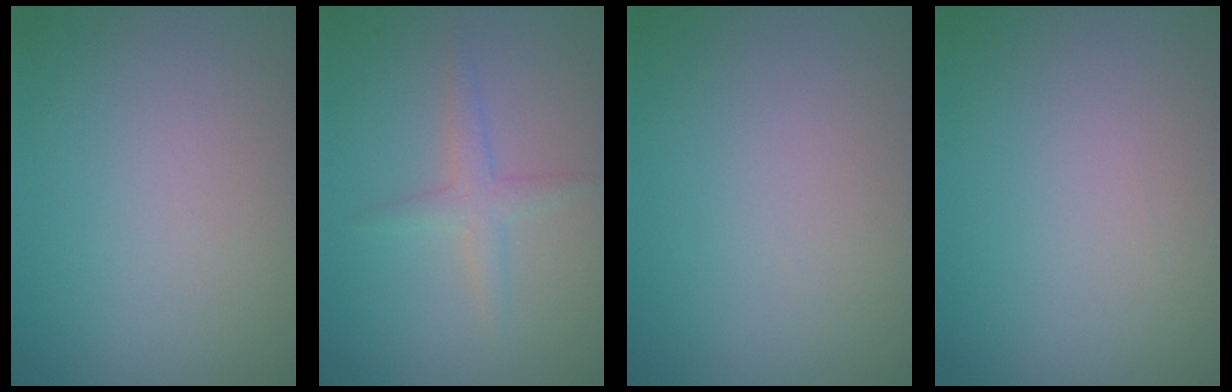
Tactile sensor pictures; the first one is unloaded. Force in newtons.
{"total": 1.8, "press": 1.8, "slide": 0.1}
{"total": 0.0}
{"total": 0.0}